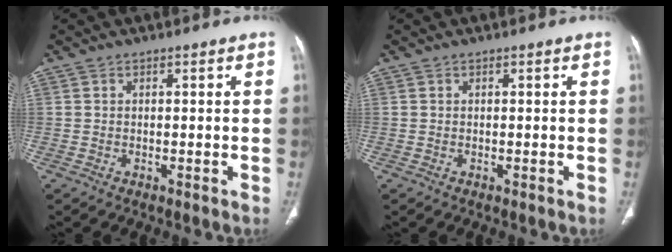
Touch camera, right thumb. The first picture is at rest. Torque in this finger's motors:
{"motor_torque": [-0.01, 0.13, 0.00, 0.00, 0.00]}